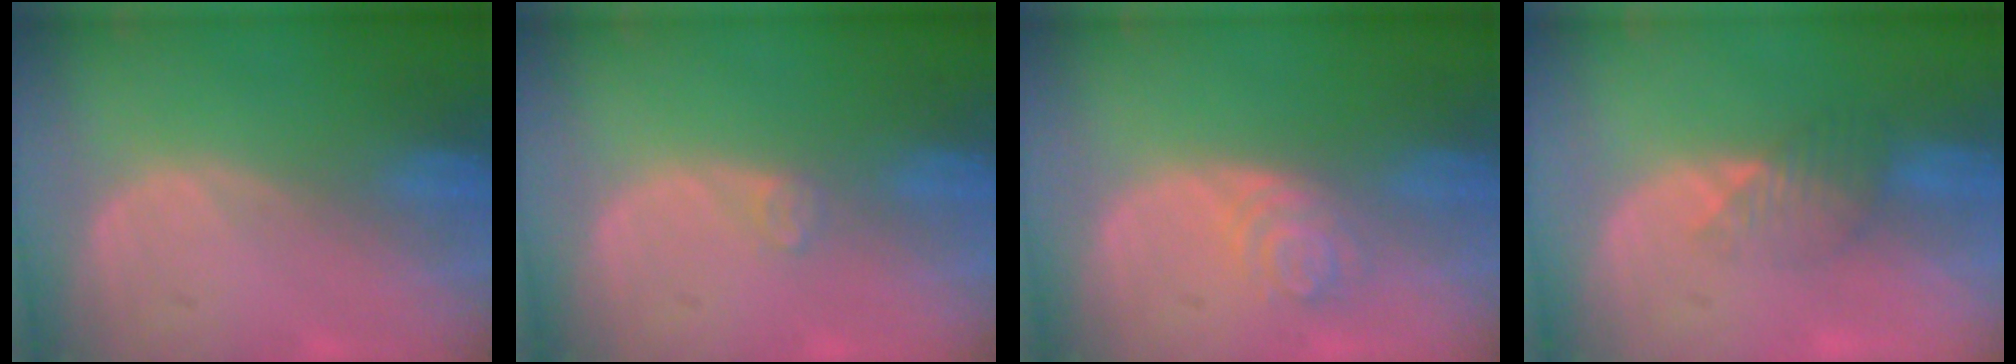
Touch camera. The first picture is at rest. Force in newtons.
{"total": 1.2, "press": 1.2, "slide": 0.3}
{"total": 4.0, "press": 3.6, "slide": 1.7}
{"total": 3.5, "press": 3.1, "slide": 1.6}